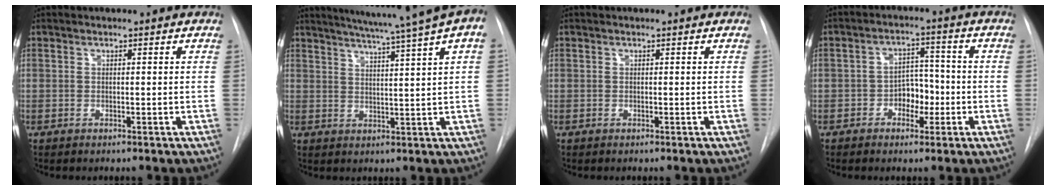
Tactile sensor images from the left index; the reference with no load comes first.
{"total": 13.7, "force": [10.2, -1.0, 9.1], "torque": [-0.139, 0.001, 0.125]}
{"total": 0.0}
{"total": 5.1, "force": [-1.7, 3.3, 3.5], "torque": [-0.049, 0.015, -0.029]}